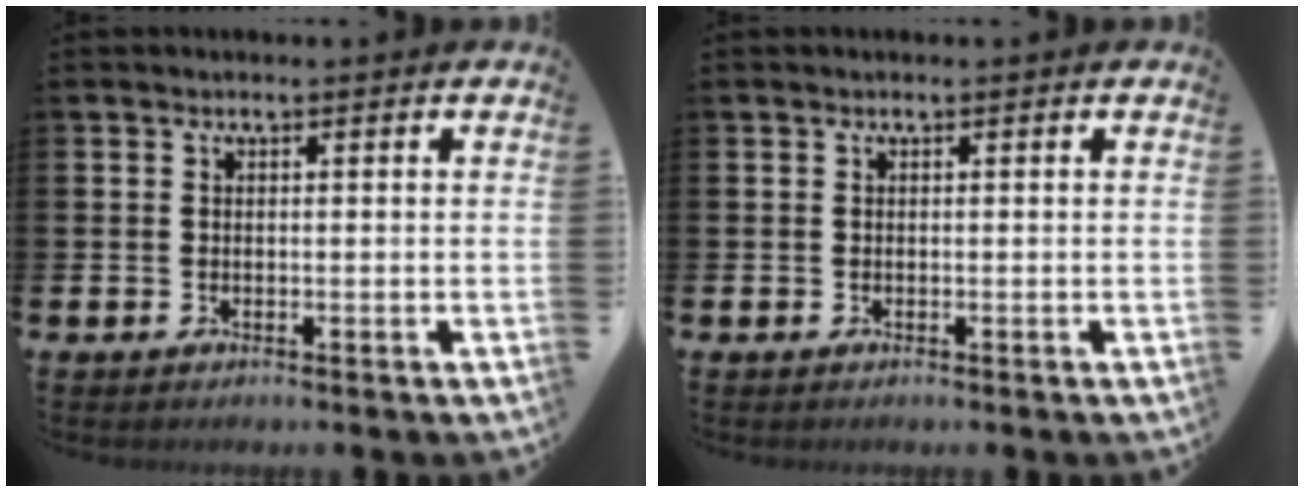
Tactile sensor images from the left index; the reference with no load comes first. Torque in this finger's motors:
{"motor_torque": [0.00, 0.00, 0.00, 0.00]}